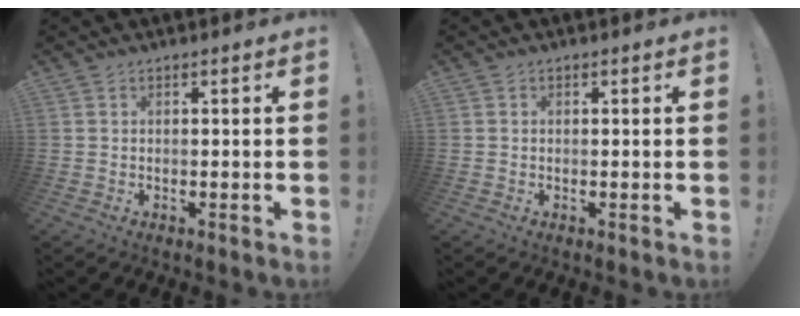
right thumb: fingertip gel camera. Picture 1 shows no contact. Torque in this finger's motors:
{"motor_torque": [-0.21, 0.01, 0.08, 0.14, -0.03]}